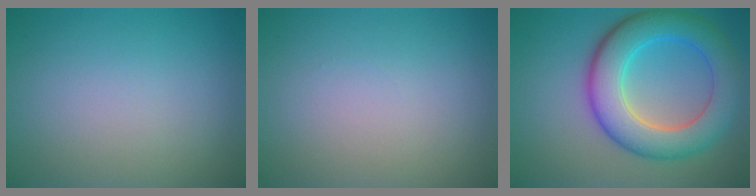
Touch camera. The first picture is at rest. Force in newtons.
{"total": 0.0}
{"total": 8.3, "press": 8.3, "slide": 0.4}